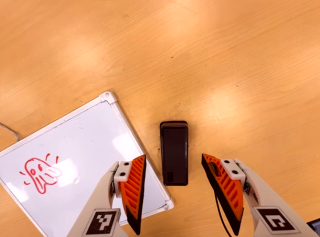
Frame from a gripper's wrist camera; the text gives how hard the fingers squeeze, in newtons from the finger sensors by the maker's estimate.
{"total": 0.0}